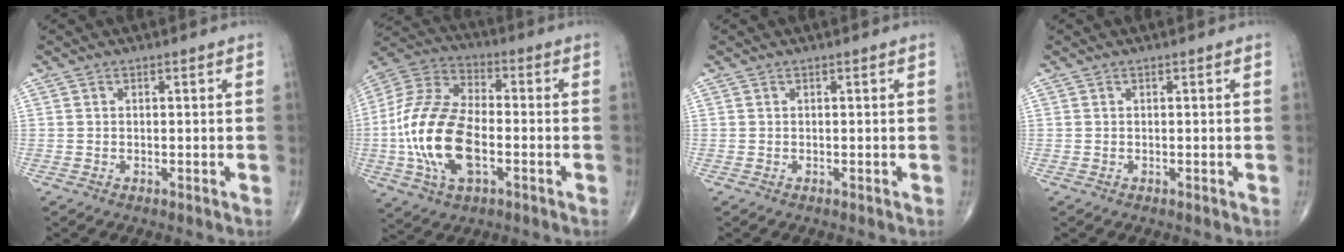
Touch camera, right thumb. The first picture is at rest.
{"total": 19.5, "force": [-3.6, 10.5, 16.1], "torque": [-0.329, 0.020, -0.068]}
{"total": 0.0}
{"total": 0.0}